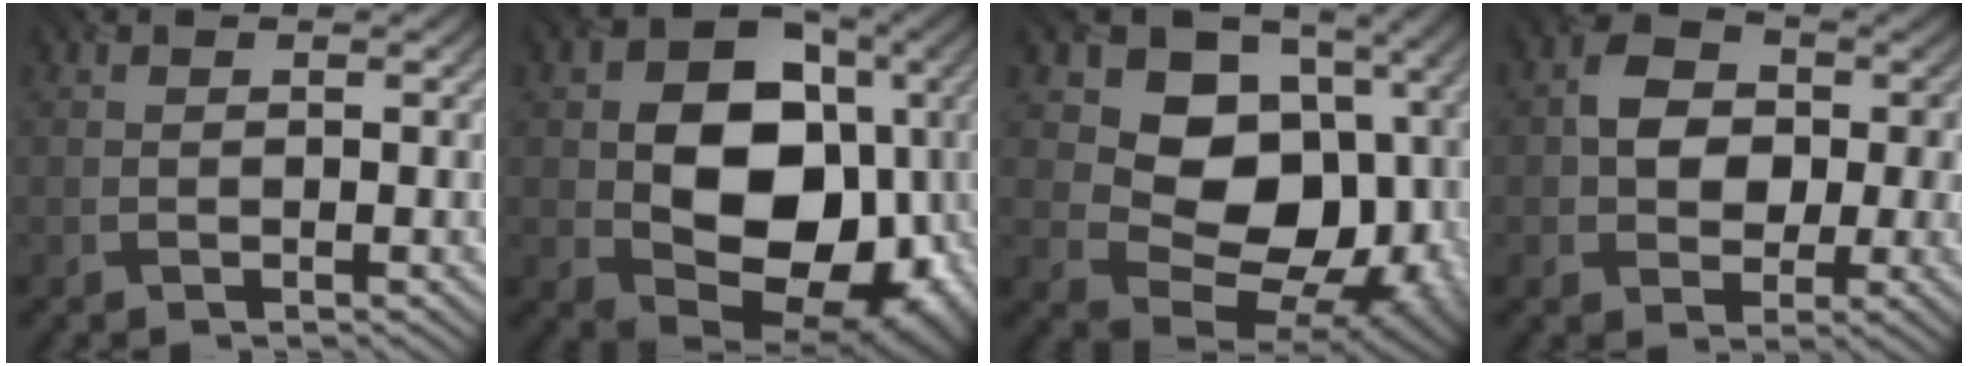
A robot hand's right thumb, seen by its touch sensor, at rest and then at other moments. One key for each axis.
{"total": 16.9, "fx": -0.4, "fy": 12.8, "fz": 11.0, "tx": -0.153, "ty": -0.035, "tz": 0.013}
{"total": 15.4, "fx": 1.5, "fy": 11.8, "fz": 9.7, "tx": -0.138, "ty": -0.013, "tz": 0.032}
{"total": 7.1, "fx": 0.3, "fy": 5.8, "fz": 4.1, "tx": -0.075, "ty": 0.005, "tz": -0.008}